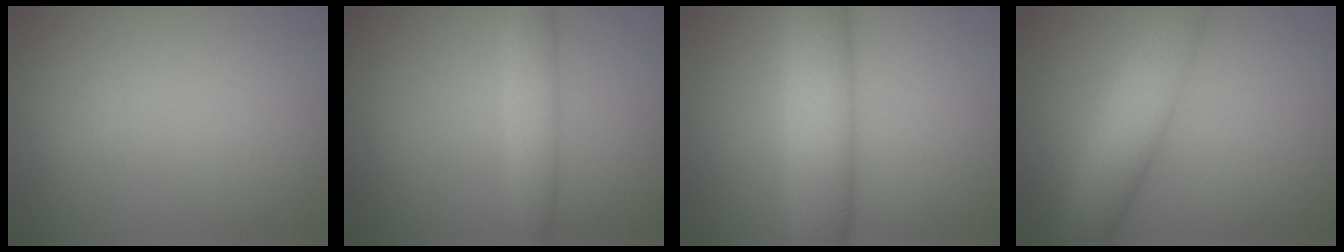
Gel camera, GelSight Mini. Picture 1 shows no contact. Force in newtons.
{"total": 2.8, "press": 2.8, "slide": 0.1}
{"total": 5.9, "press": 5.9, "slide": 0.3}
{"total": 6.3, "press": 6.3, "slide": 0.3}